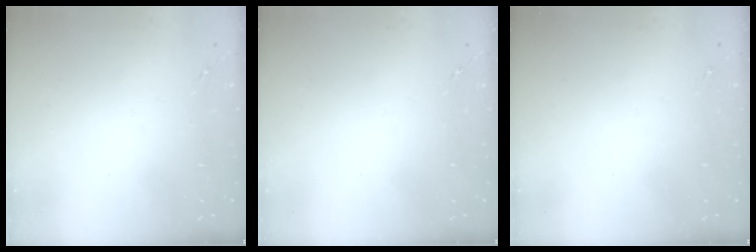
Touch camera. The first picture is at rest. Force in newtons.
{"total": 0.0}
{"total": 0.0}